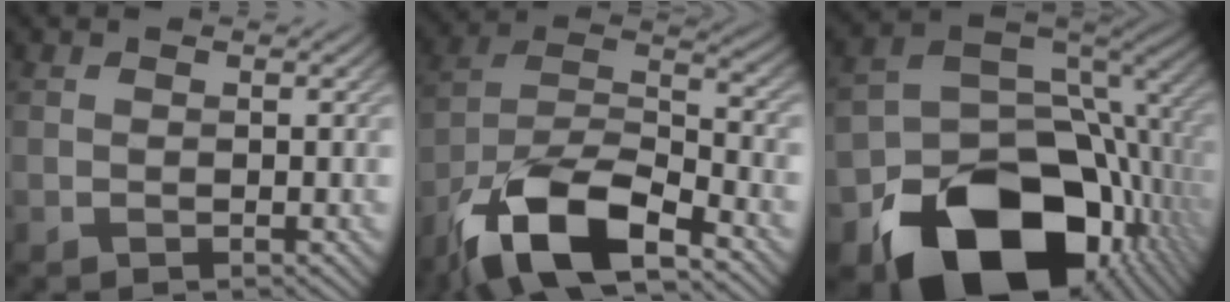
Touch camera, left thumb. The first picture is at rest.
{"total": 14.2, "force": [-9.2, 5.3, 9.4], "torque": [-0.188, -0.009, -0.192]}
{"total": 19.0, "force": [-9.2, 12.9, 10.6], "torque": [-0.187, -0.065, -0.120]}